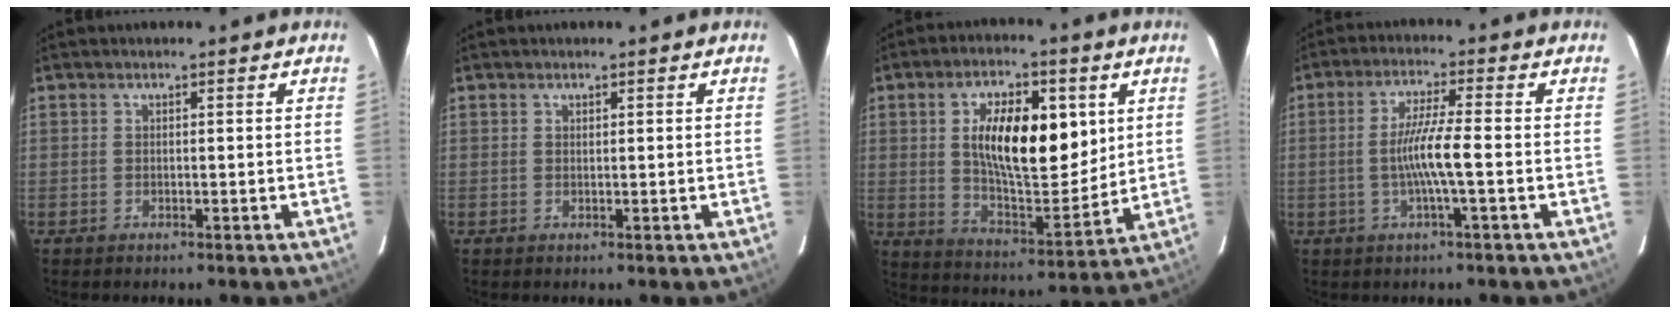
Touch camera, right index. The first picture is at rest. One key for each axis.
{"total": 0.0}
{"total": 17.2, "fx": 4.4, "fy": 7.7, "fz": 14.8, "tx": -0.246, "ty": 0.001, "tz": 0.080}
{"total": 6.5, "fx": -1.4, "fy": -0.6, "fz": 6.3, "tx": -0.123, "ty": -0.003, "tz": -0.027}